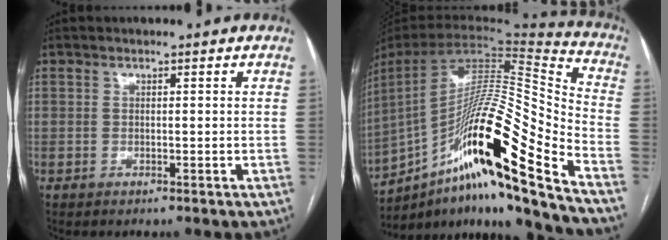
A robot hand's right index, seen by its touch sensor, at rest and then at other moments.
{"total": 27.2, "force": [-15.2, 1.1, 22.5], "torque": [-0.366, 0.000, -0.264]}